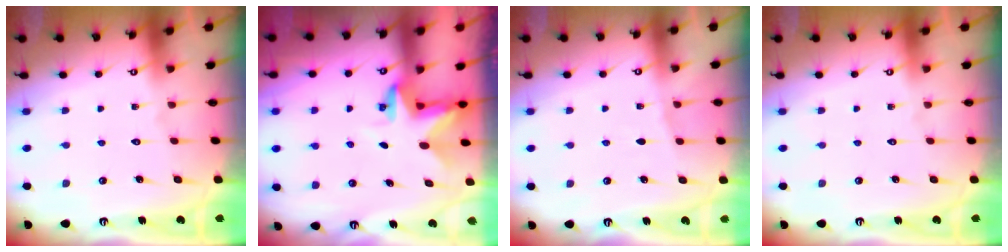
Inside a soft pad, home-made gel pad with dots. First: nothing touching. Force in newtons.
{"total": 2.8, "press": 2.8, "slide": 0.2}
{"total": 3.0, "press": 2.9, "slide": 0.4}
{"total": 0.0}